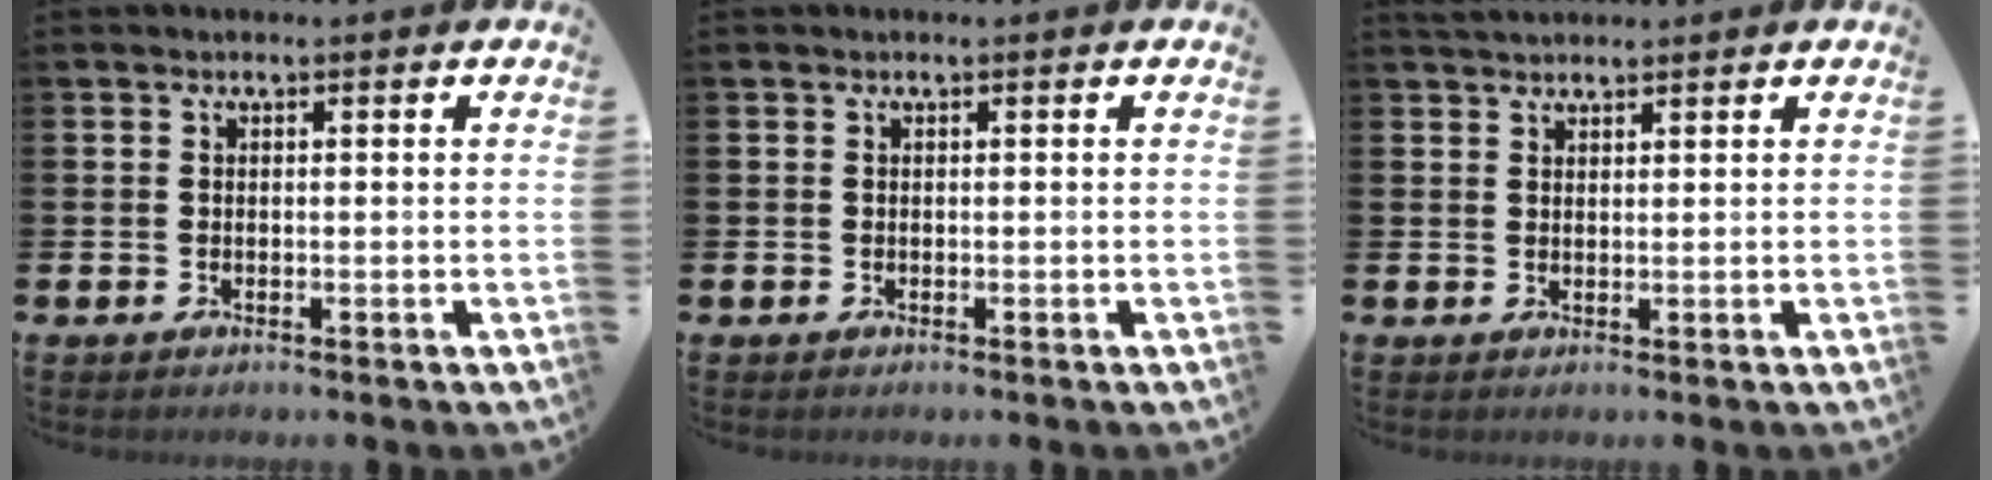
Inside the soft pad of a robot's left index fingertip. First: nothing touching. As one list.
[{"total": 0.0}, {"total": 2.1, "force": [2.1, 0.4, 0.1], "torque": [0.005, -0.006, 0.036]}]